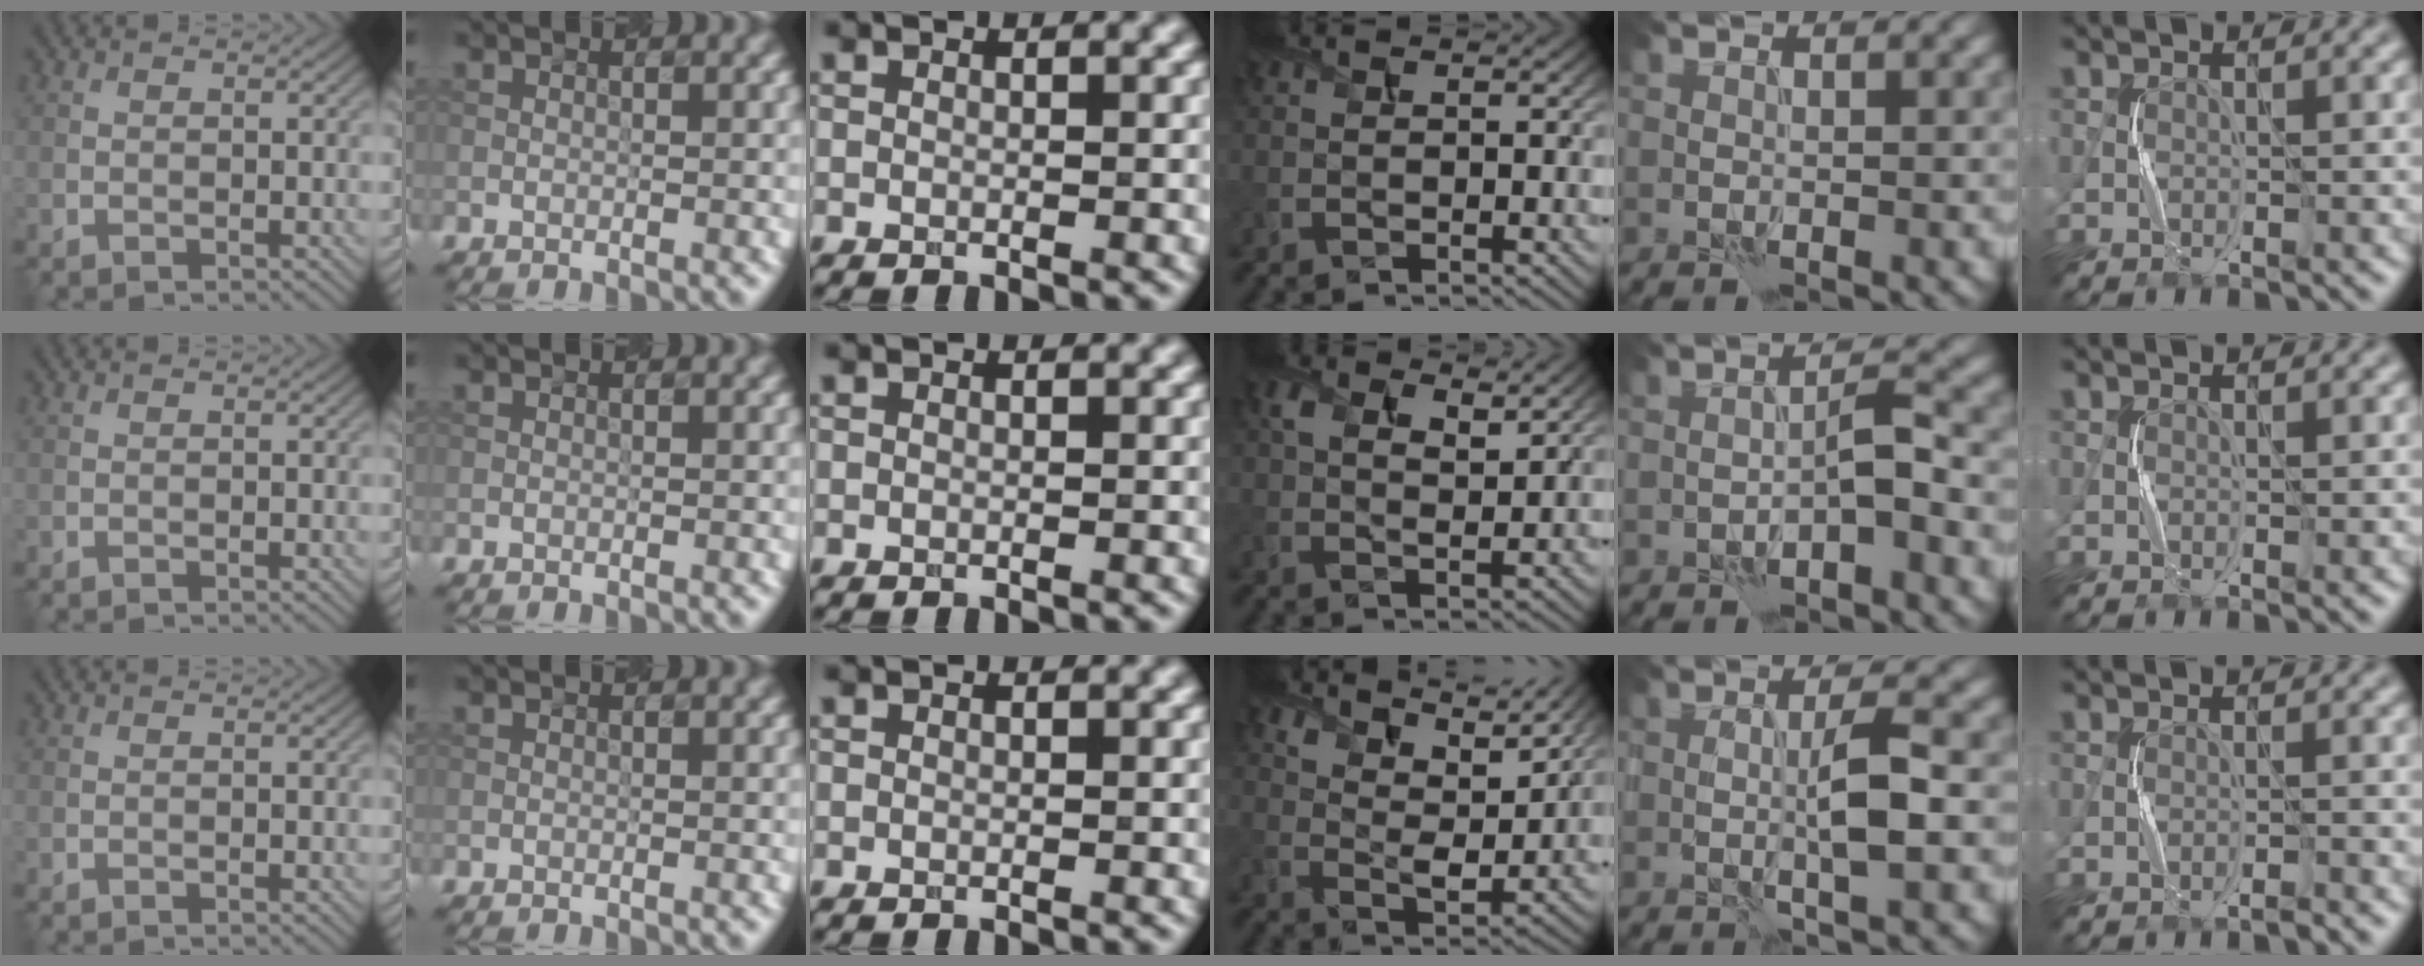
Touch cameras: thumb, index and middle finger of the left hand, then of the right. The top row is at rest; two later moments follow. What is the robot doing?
{"motion": "squeeze", "object": "stress ball aka squeeze ball"}